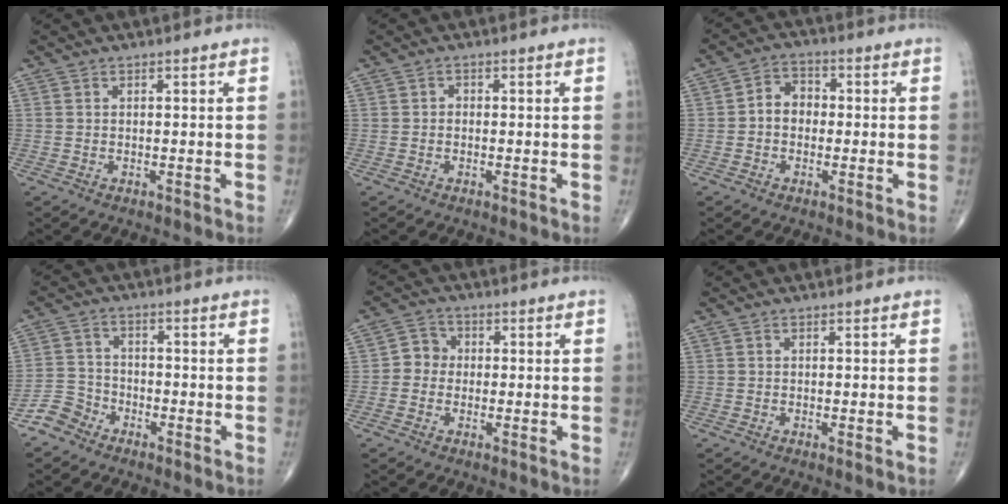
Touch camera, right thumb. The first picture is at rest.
{"total": 0.7, "force": [-0.2, 0.6, 0.3], "torque": [0.001, 0.003, -0.009]}
{"total": 5.0, "force": [-0.5, 4.0, 2.9], "torque": [-0.031, 0.021, -0.020]}
{"total": 4.7, "force": [-3.6, 3.1, 0.4], "torque": [0.009, 0.021, -0.082]}
{"total": 4.0, "force": [-0.4, 3.7, 1.6], "torque": [-0.004, 0.012, -0.019]}
{"total": 0.8, "force": [-0.1, 0.0, 0.7], "torque": [-0.016, -0.003, -0.004]}